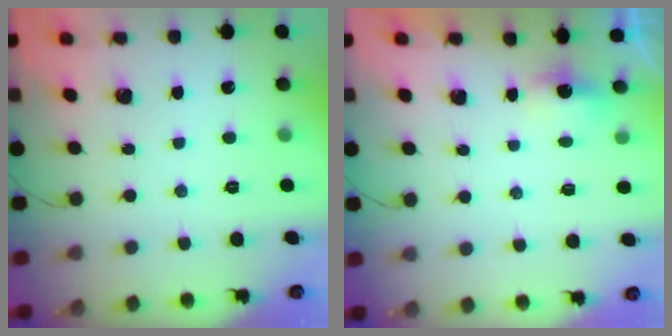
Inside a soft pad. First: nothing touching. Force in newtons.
{"total": 2.9, "press": 2.8, "slide": 0.8}